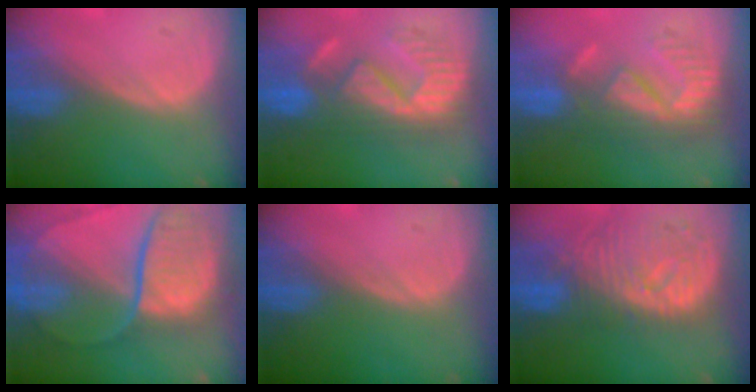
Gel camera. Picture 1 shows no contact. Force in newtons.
{"total": 9.7, "press": 9.7, "slide": 0.3}
{"total": 9.5, "press": 8.2, "slide": 4.8}
{"total": 11.0, "press": 9.2, "slide": 6.1}
{"total": 0.0}
{"total": 11.2, "press": 9.8, "slide": 5.4}